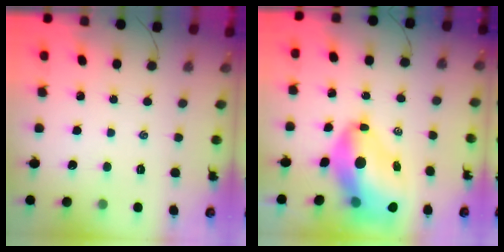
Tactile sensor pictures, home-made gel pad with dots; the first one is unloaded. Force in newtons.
{"total": 14.2, "press": 13.6, "slide": 4.2}